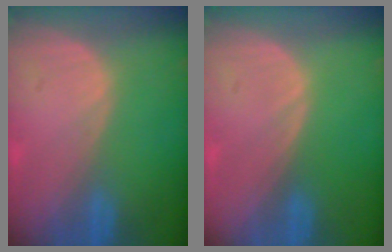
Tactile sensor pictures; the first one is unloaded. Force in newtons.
{"total": 0.0}